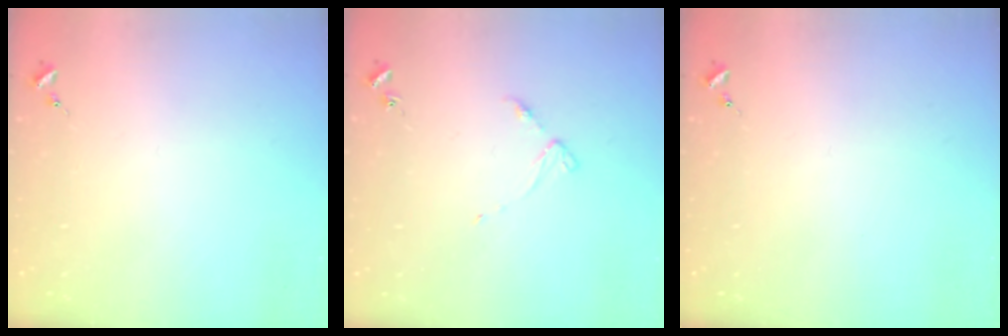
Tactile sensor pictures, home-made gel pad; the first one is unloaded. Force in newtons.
{"total": 3.3, "press": 3.3, "slide": 0.4}
{"total": 0.0}